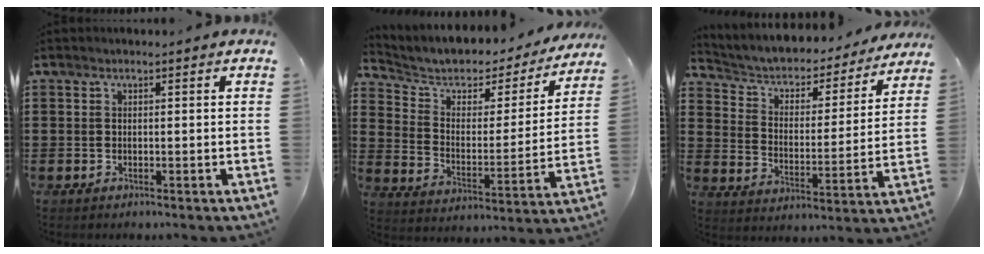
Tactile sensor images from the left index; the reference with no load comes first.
{"total": 4.8, "force": [3.9, 2.4, 1.4], "torque": [-0.056, -0.031, 0.061]}
{"total": 3.6, "force": [3.0, 1.8, 0.8], "torque": [-0.037, -0.025, 0.041]}